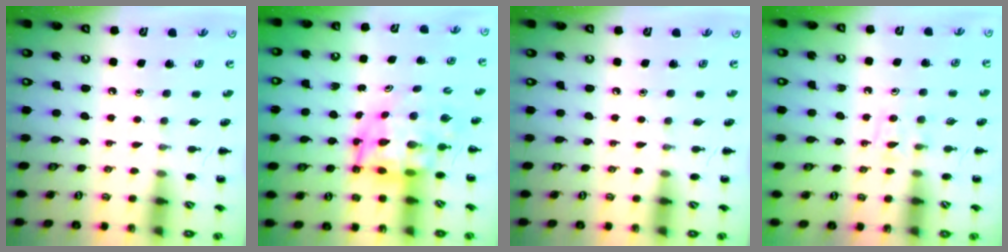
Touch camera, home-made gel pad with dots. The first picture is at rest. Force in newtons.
{"total": 7.0, "press": 6.6, "slide": 2.3}
{"total": 0.0}
{"total": 4.8, "press": 4.5, "slide": 1.7}